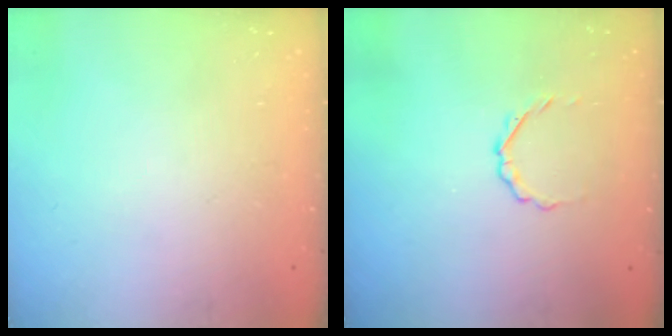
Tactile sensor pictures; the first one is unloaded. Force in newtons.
{"total": 2.1, "press": 2.0, "slide": 0.8}